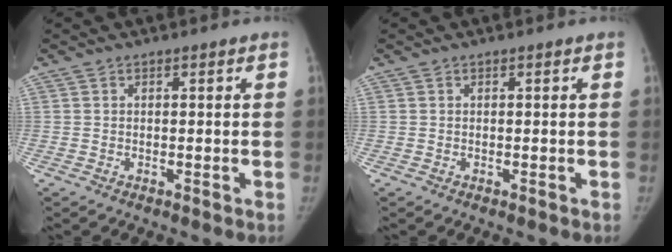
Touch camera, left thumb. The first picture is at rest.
{"total": 0.0}